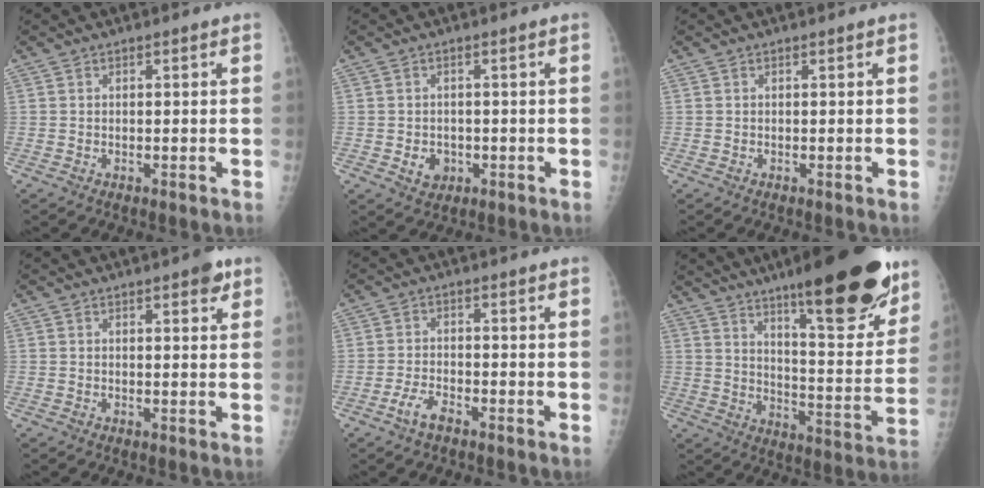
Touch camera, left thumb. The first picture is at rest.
{"total": 3.1, "force": [-0.7, 2.7, 1.5], "torque": [-0.012, 0.002, -0.001]}
{"total": 0.0}
{"total": 3.1, "force": [1.8, 1.0, 2.3], "torque": [-0.021, -0.005, 0.019]}
{"total": 3.3, "force": [-2.2, 1.2, 2.1], "torque": [-0.050, 0.013, -0.043]}
{"total": 24.5, "force": [15.7, 5.4, 18.0], "torque": [-0.227, -0.077, 0.239]}